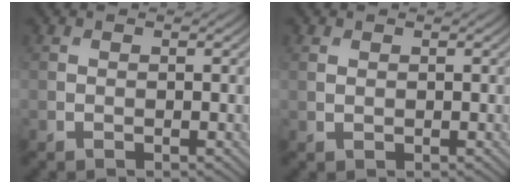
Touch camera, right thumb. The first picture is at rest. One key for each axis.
{"total": 0.7, "fx": 0.4, "fy": 0.4, "fz": 0.4, "tx": -0.013, "ty": -0.001, "tz": 0.009}